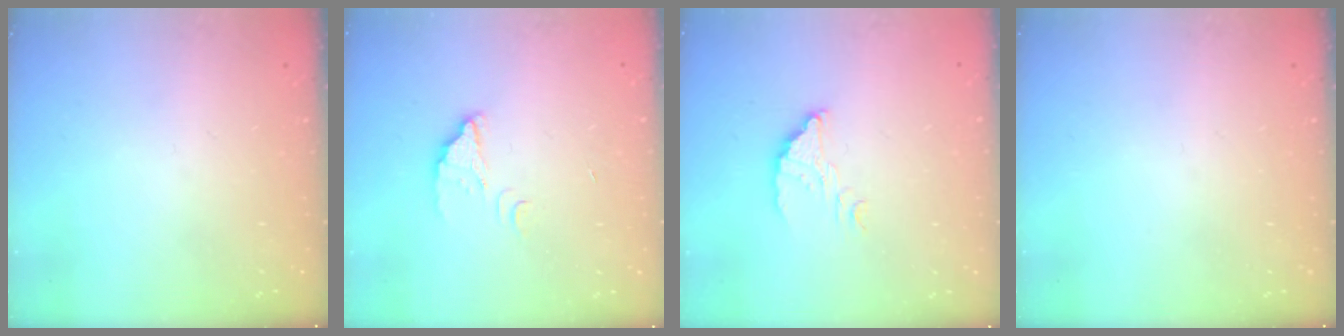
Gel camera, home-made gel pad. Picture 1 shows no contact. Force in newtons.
{"total": 3.4, "press": 3.4, "slide": 0.2}
{"total": 3.4, "press": 3.4, "slide": 0.3}
{"total": 0.0}